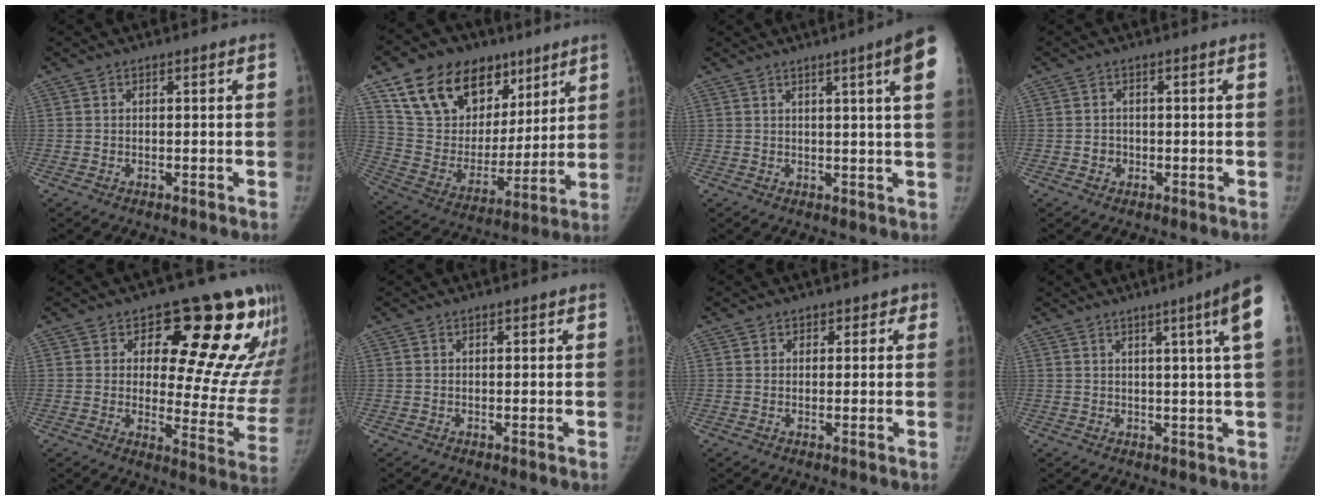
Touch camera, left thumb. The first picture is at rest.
{"total": 24.0, "force": [13.8, 15.6, 12.0], "torque": [-0.167, -0.022, 0.250]}
{"total": 9.3, "force": [4.3, -0.4, 8.3], "torque": [-0.102, -0.011, 0.042]}
{"total": 1.9, "force": [-0.4, 1.8, 0.5], "torque": [0.003, 0.006, -0.005]}
{"total": 20.9, "force": [11.1, 9.5, 15.0], "torque": [-0.127, -0.065, 0.144]}
{"total": 0.5, "force": [0.3, 0.4, 0.3], "torque": [0.003, 0.000, 0.002]}
{"total": 2.6, "force": [1.2, 2.2, 0.2], "torque": [0.036, -0.001, 0.007]}
{"total": 8.4, "force": [3.4, -1.1, 7.6], "torque": [-0.098, -0.007, 0.040]}